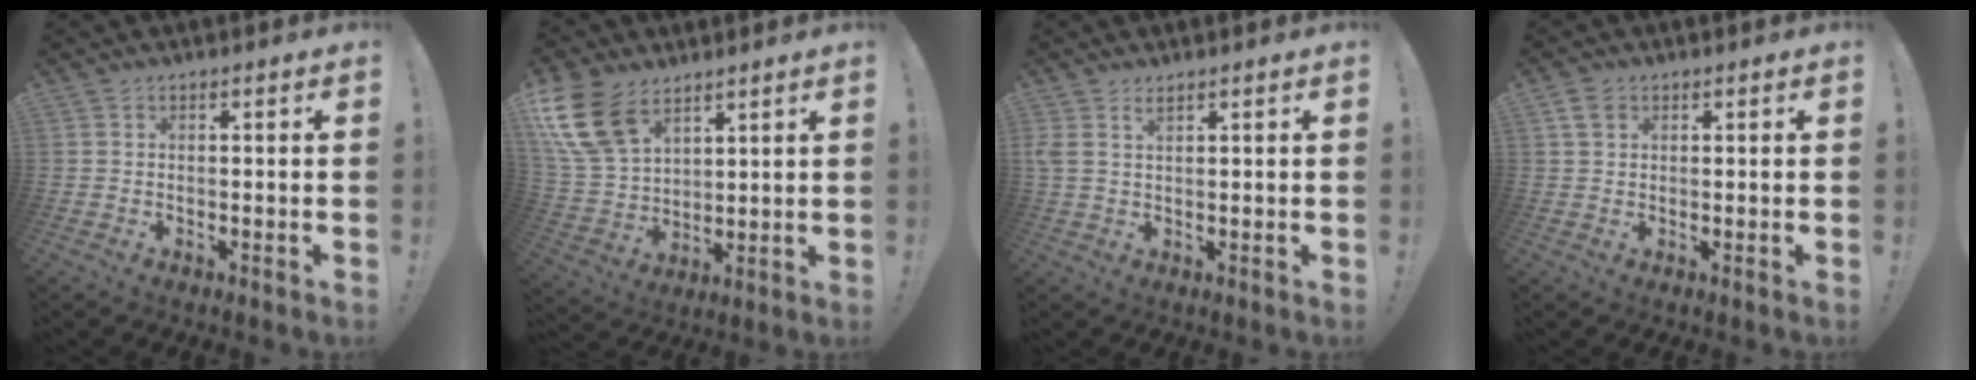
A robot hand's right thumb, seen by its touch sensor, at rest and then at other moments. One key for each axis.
{"total": 15.7, "fx": 9.0, "fy": 9.5, "fz": 8.7, "tx": -0.177, "ty": -0.042, "tz": 0.175}
{"total": 2.6, "fx": 1.7, "fy": 1.1, "fz": 1.7, "tx": -0.032, "ty": -0.006, "tz": 0.031}
{"total": 3.4, "fx": 1.7, "fy": 2.3, "fz": 1.9, "tx": -0.028, "ty": 0.000, "tz": 0.032}